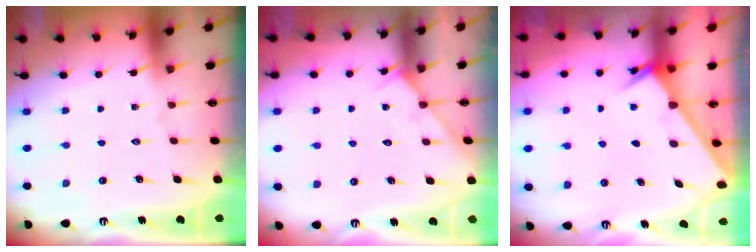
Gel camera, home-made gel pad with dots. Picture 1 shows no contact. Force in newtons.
{"total": 5.6, "press": 5.6, "slide": 0.6}
{"total": 1.9, "press": 1.9, "slide": 0.0}